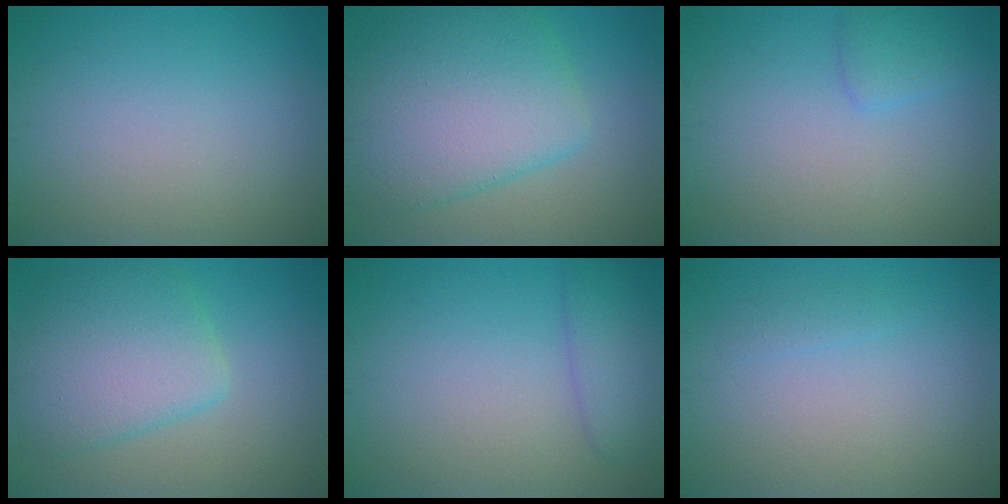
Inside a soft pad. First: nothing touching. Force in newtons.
{"total": 9.0, "press": 9.0, "slide": 0.3}
{"total": 1.6, "press": 1.6, "slide": 0.1}
{"total": 6.3, "press": 6.3, "slide": 0.3}
{"total": 2.9, "press": 2.9, "slide": 0.3}
{"total": 0.8, "press": 0.8, "slide": 0.0}